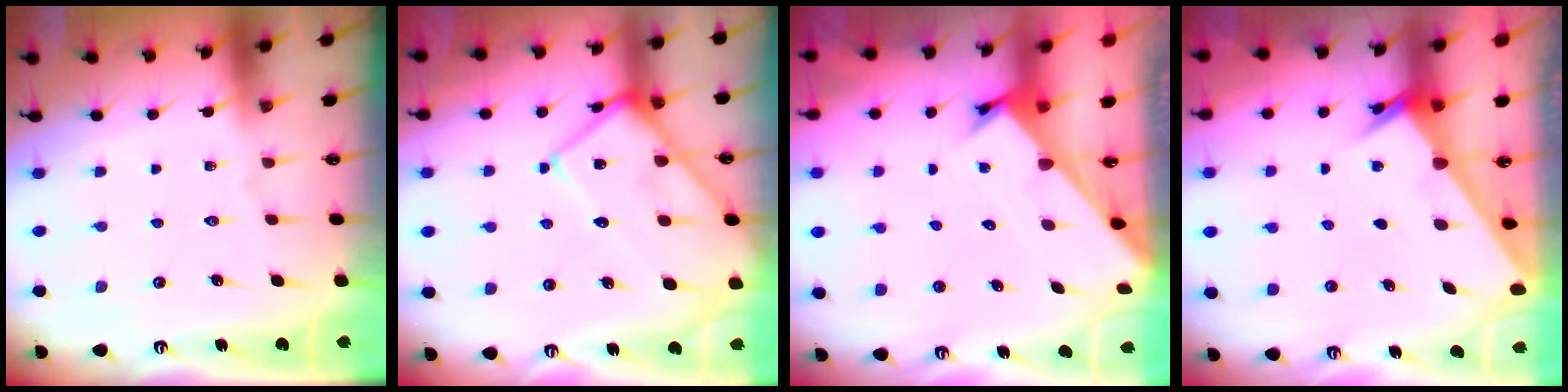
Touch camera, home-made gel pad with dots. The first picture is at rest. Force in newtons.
{"total": 13.3, "press": 13.2, "slide": 1.3}
{"total": 2.4, "press": 2.4, "slide": 0.2}
{"total": 2.8, "press": 2.8, "slide": 0.2}